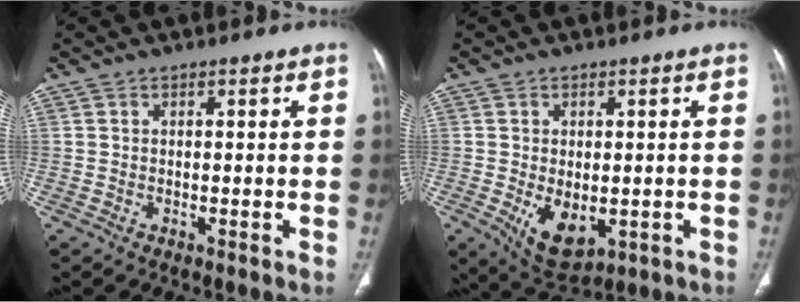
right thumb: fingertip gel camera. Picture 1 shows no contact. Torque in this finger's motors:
{"motor_torque": [-0.55, 0.82, -0.11, -0.01, 0.25]}